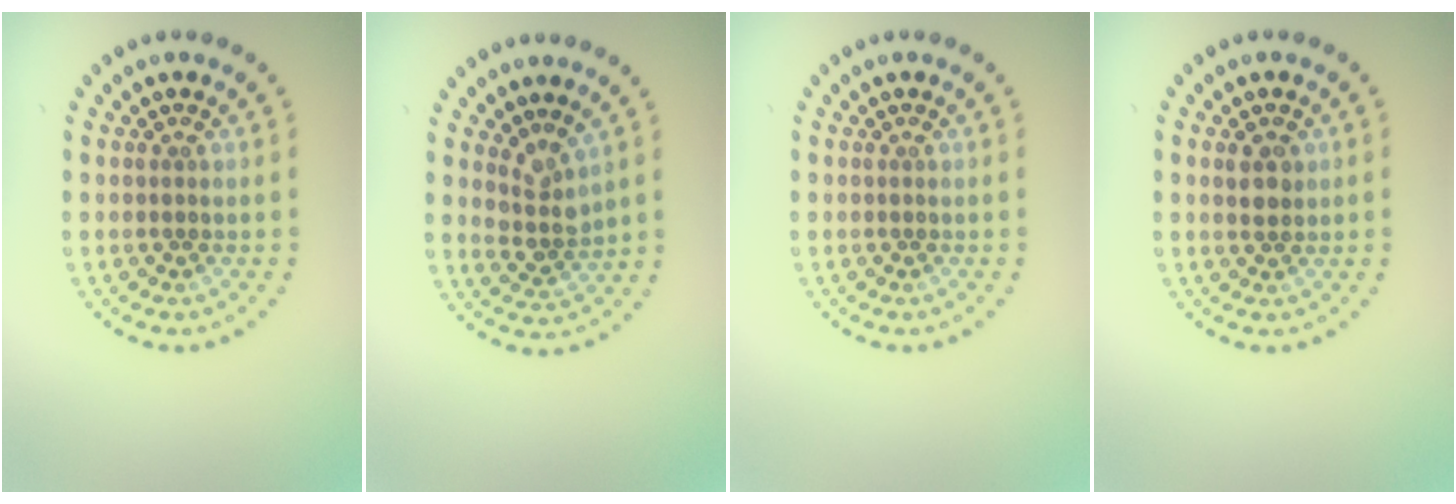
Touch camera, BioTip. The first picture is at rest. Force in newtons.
{"total": 2.6, "press": 1.9, "slide": 1.7}
{"total": 0.0}
{"total": 1.7, "press": 1.7, "slide": 0.5}